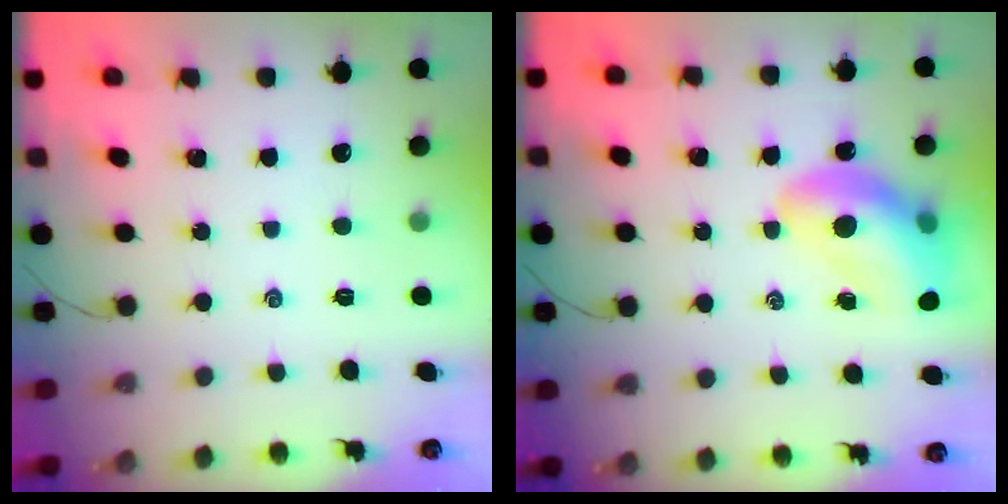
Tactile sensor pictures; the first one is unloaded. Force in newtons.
{"total": 14.1, "press": 13.6, "slide": 3.8}